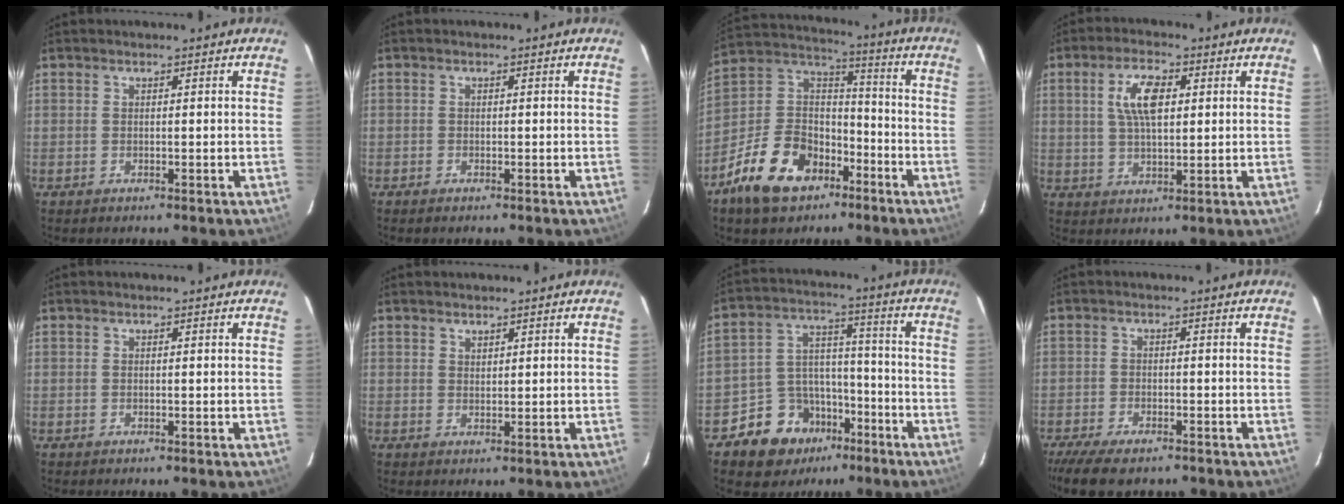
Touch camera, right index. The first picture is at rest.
{"total": 0.6, "force": [-0.5, 0.3, 0.1], "torque": [-0.005, -0.002, -0.011]}
{"total": 17.9, "force": [-10.5, 10.9, 9.5], "torque": [-0.215, 0.031, -0.171]}
{"total": 7.6, "force": [2.0, 3.3, 6.5], "torque": [-0.123, 0.011, 0.039]}
{"total": 0.0}
{"total": 1.3, "force": [1.1, 0.7, 0.2], "torque": [-0.001, 0.001, 0.019]}
{"total": 11.9, "force": [-7.6, 8.6, 3.1], "torque": [-0.075, 0.048, -0.112]}
{"total": 9.6, "force": [-7.7, 3.2, 4.7], "torque": [-0.116, -0.026, -0.132]}